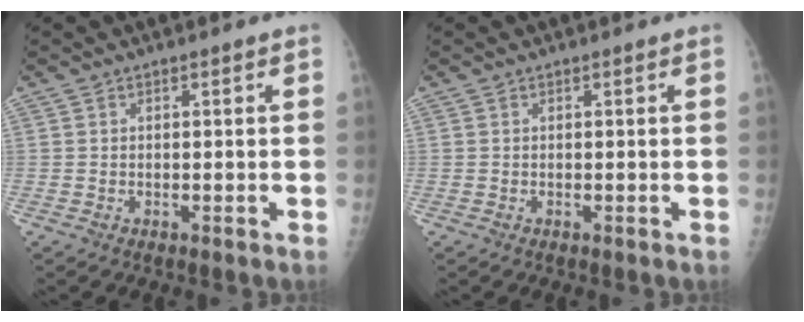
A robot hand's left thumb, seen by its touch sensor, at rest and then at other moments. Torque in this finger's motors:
{"motor_torque": [0.08, -0.03, 0.15, 0.10, -0.01]}